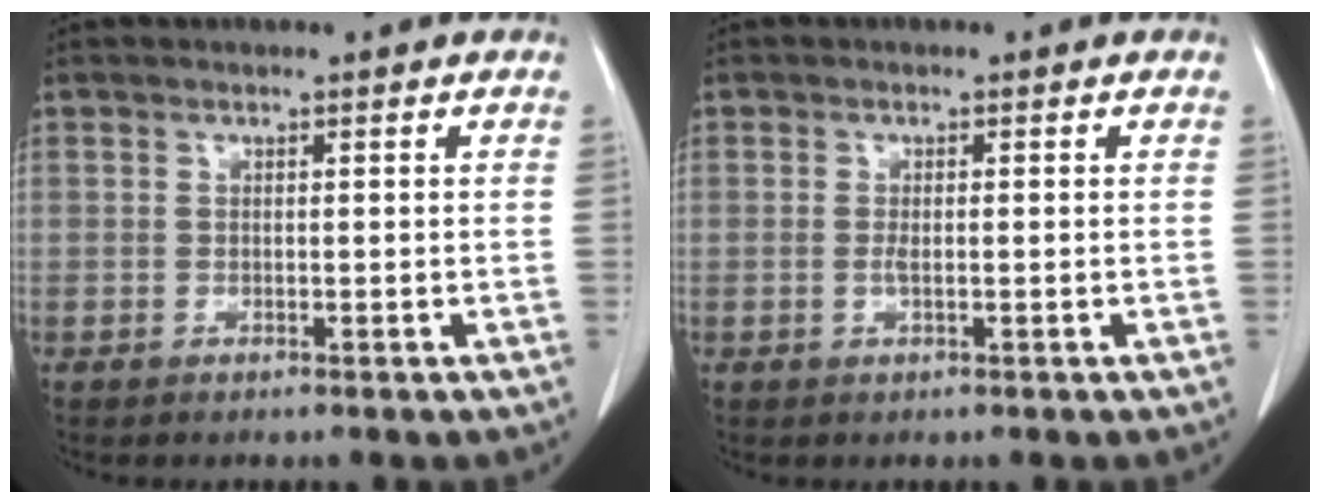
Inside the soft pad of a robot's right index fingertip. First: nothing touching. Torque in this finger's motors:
{"motor_torque": [0.08, 0.17, 0.00, 0.02]}